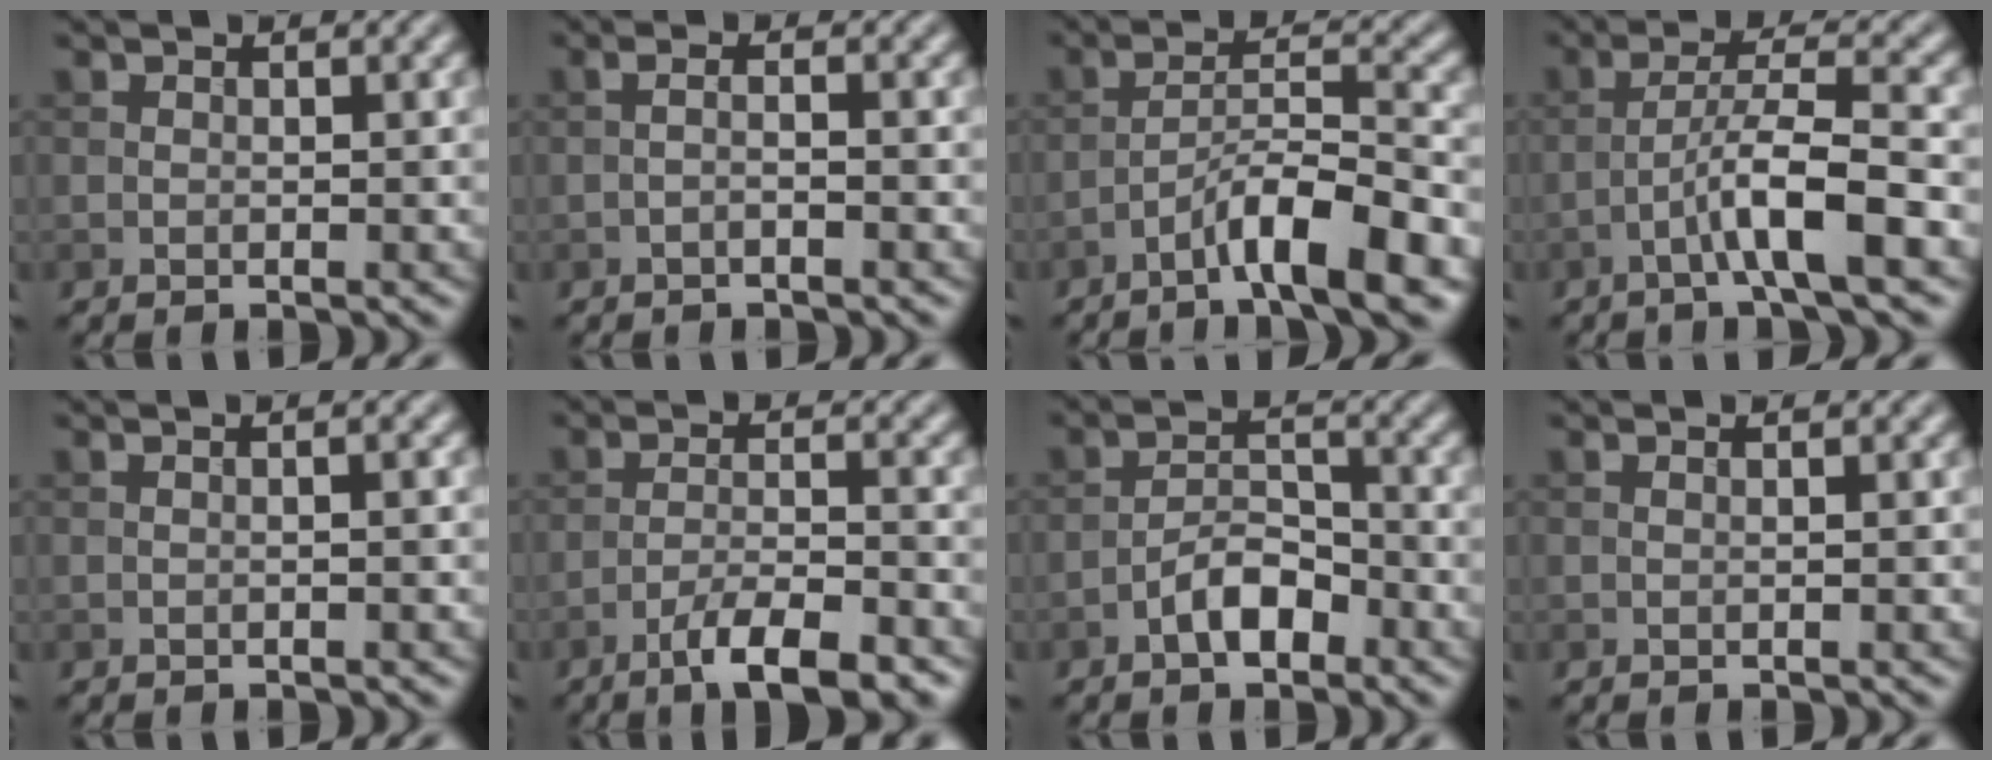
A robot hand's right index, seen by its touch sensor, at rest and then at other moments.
{"total": 1.2, "force": [-0.6, 0.2, 1.1], "torque": [-0.022, 0.004, -0.014]}
{"total": 7.0, "force": [-4.3, 1.0, 5.4], "torque": [-0.088, 0.013, -0.075]}
{"total": 5.5, "force": [-2.5, 0.4, 4.9], "torque": [-0.083, 0.019, -0.047]}
{"total": 1.6, "force": [0.3, 0.6, 1.5], "torque": [-0.013, -0.005, -0.004]}
{"total": 5.7, "force": [-3.8, 1.2, 4.0], "torque": [-0.068, 0.003, -0.065]}
{"total": 3.4, "force": [-2.1, 1.5, 2.2], "torque": [-0.032, 0.012, -0.040]}
{"total": 0.6, "force": [0.3, 0.2, 0.5], "torque": [-0.007, 0.001, -0.003]}